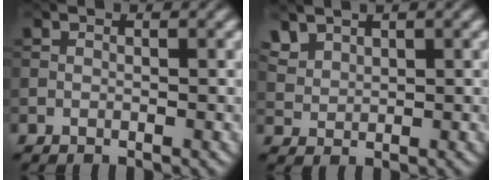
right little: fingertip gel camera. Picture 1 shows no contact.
{"total": 1.9, "force": [1.4, 1.2, 0.6], "torque": [-0.013, 0.000, 0.029]}